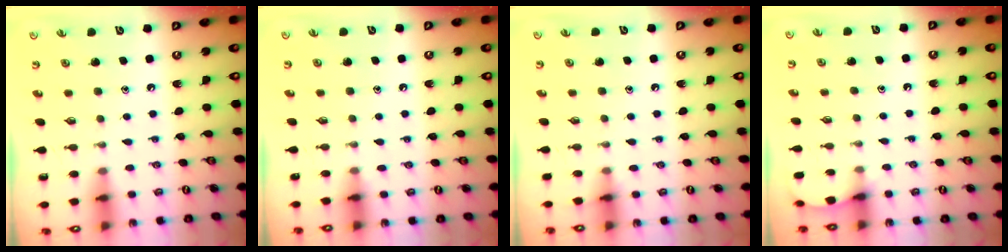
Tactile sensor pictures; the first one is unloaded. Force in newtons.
{"total": 5.1, "press": 5.0, "slide": 0.7}
{"total": 5.2, "press": 5.1, "slide": 0.7}
{"total": 3.6, "press": 3.6, "slide": 0.2}